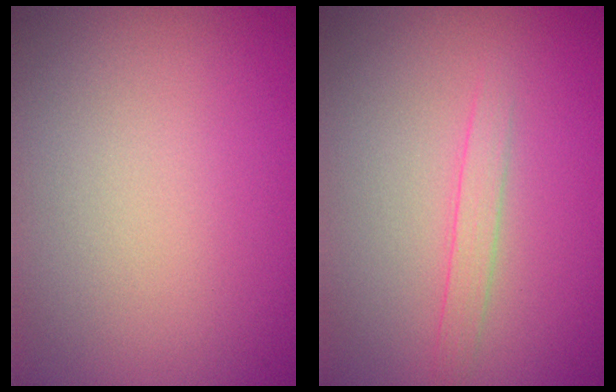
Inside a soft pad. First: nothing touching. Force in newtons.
{"total": 1.4, "press": 1.4, "slide": 0.1}